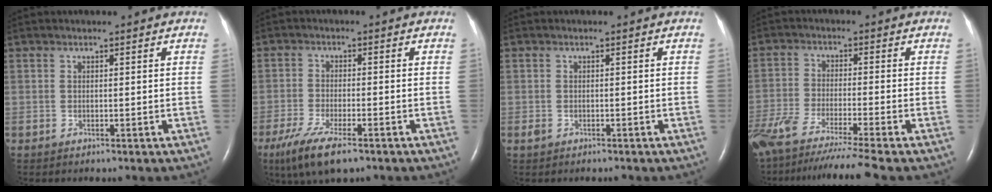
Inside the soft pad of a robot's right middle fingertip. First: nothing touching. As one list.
[{"total": 8.8, "force": [-5.8, 1.9, 6.3], "torque": [-0.121, -0.023, -0.096]}, {"total": 1.3, "force": [-0.8, 0.7, 0.7], "torque": [-0.022, -0.001, -0.009]}, {"total": 16.6, "force": [-14.0, -1.5, 8.8], "torque": [-0.157, -0.063, -0.233]}]